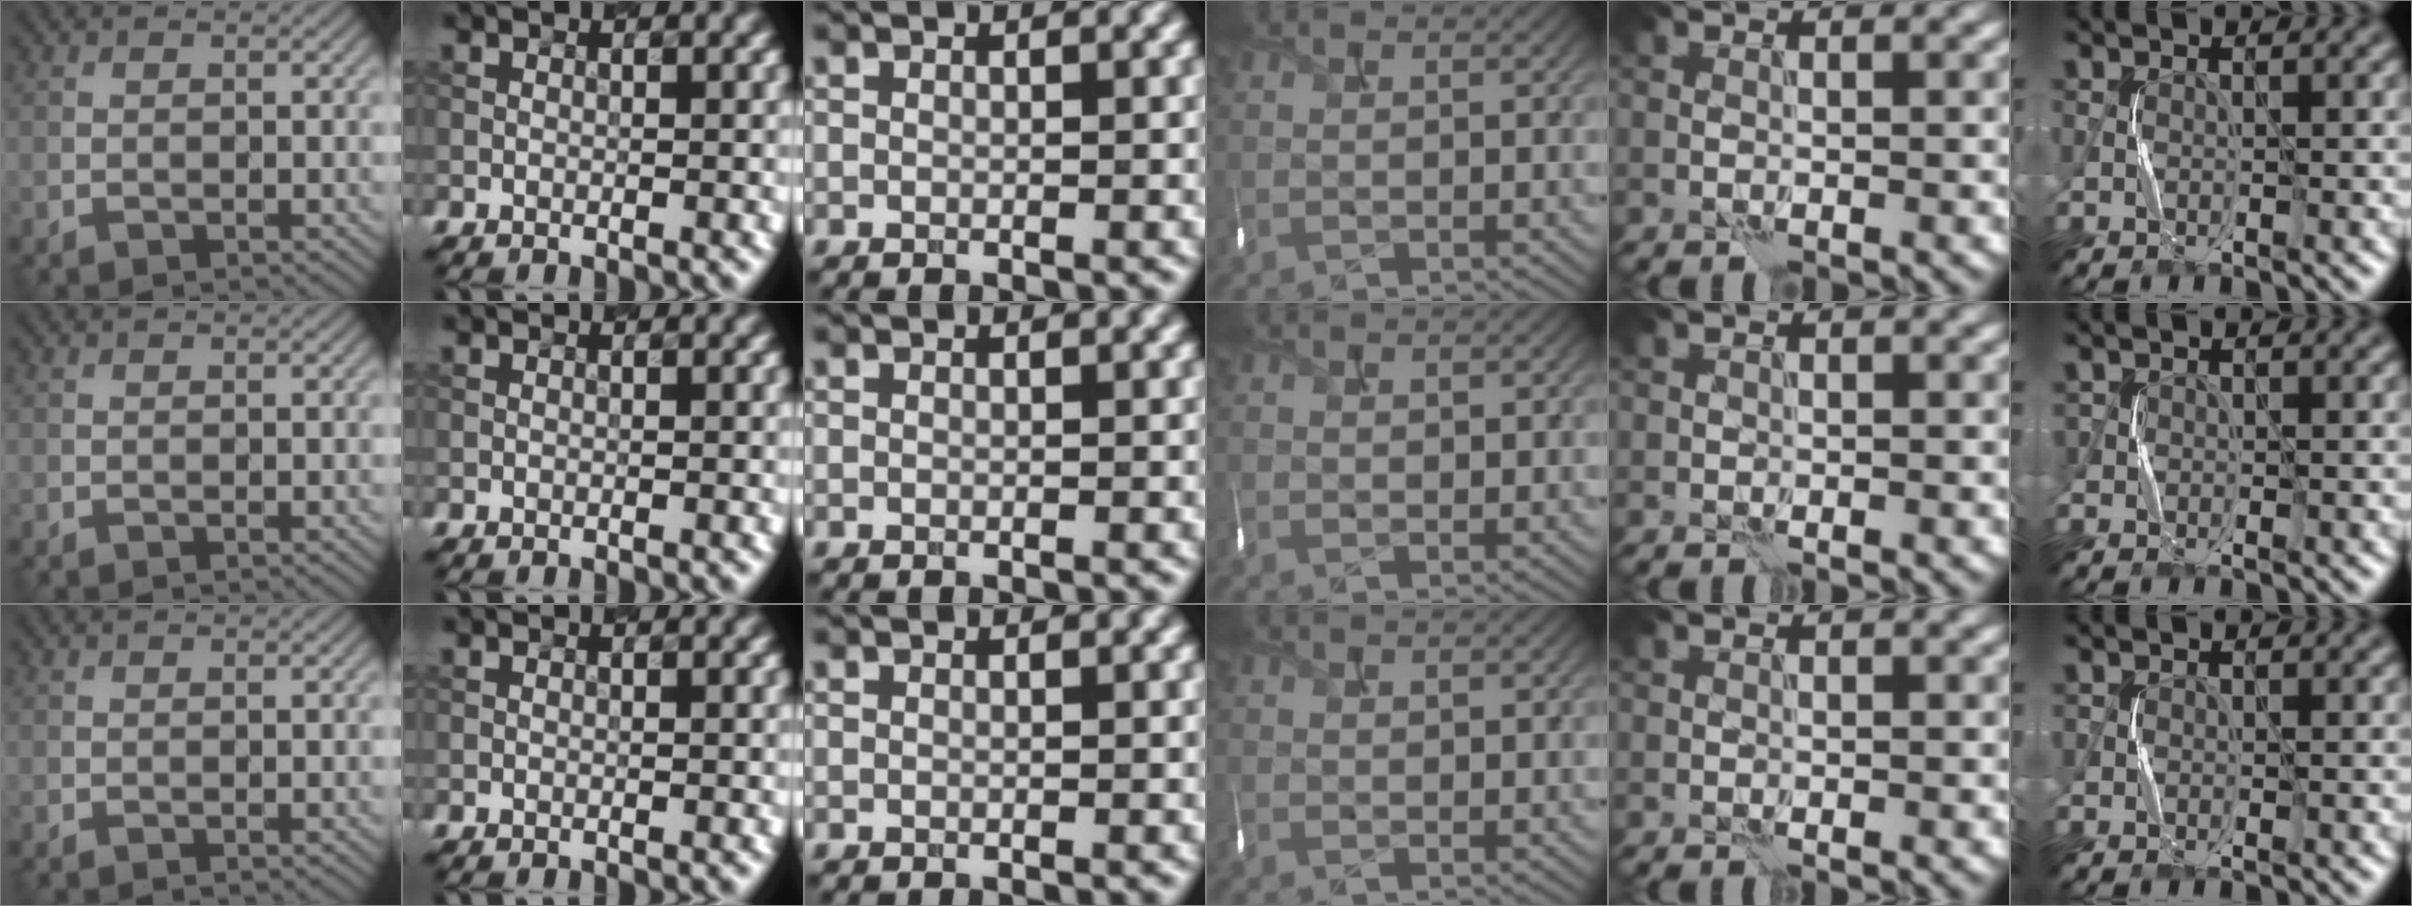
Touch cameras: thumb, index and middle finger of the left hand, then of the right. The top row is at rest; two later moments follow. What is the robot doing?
{"motion": "shake", "object": "tambourine"}